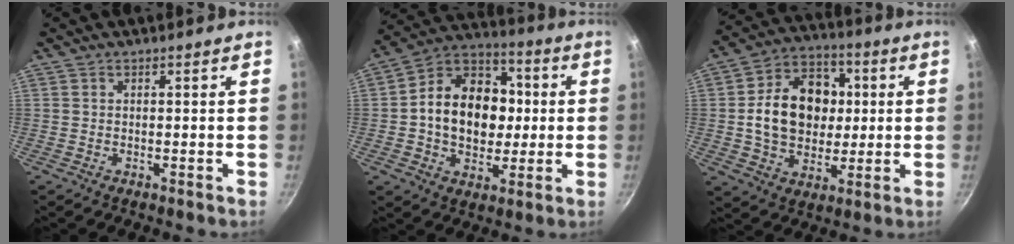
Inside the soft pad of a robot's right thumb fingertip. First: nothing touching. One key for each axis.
{"total": 18.1, "fx": 0.3, "fy": 13.8, "fz": 11.8, "tx": -0.156, "ty": 0.028, "tz": -0.009}
{"total": 17.1, "fx": 1.4, "fy": 13.2, "fz": 10.8, "tx": -0.138, "ty": 0.020, "tz": 0.018}